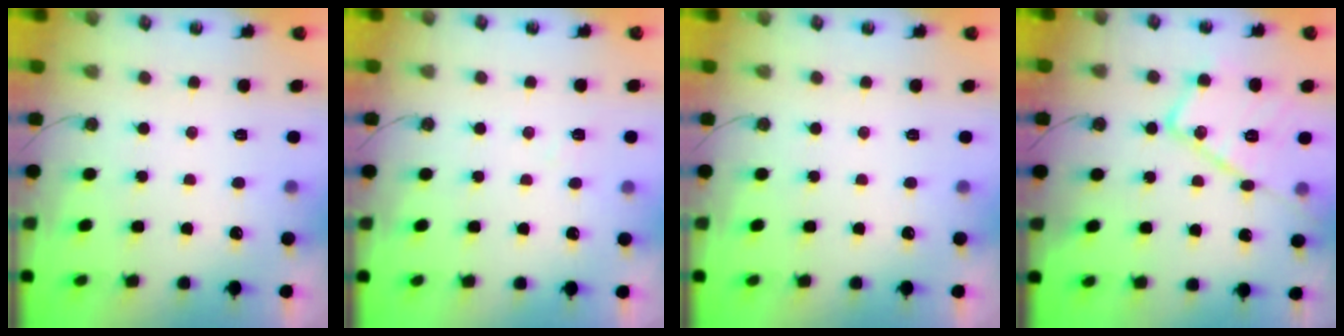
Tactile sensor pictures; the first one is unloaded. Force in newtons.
{"total": 3.6, "press": 3.5, "slide": 0.6}
{"total": 0.0}
{"total": 17.8, "press": 17.7, "slide": 1.5}